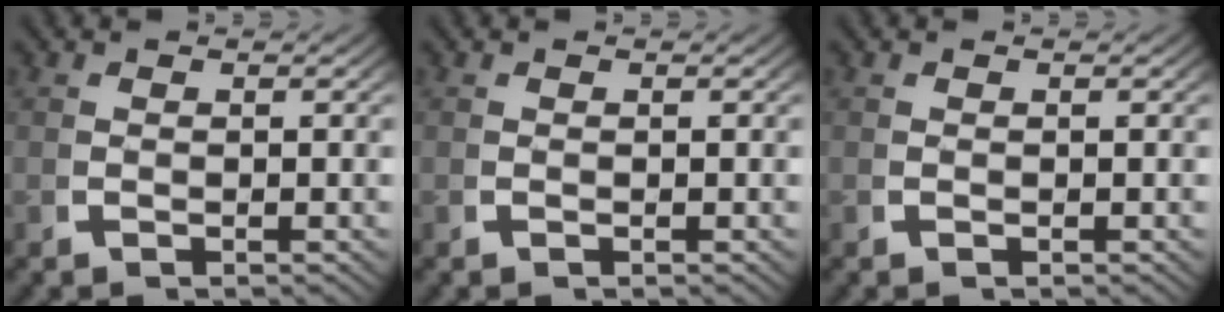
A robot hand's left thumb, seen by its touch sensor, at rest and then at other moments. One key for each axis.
{"total": 0.0}
{"total": 0.0}